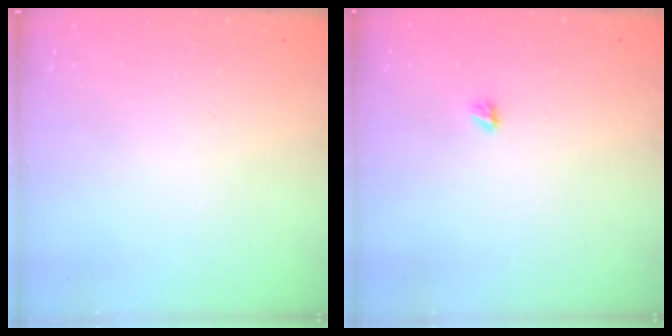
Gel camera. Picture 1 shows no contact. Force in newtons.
{"total": 2.9, "press": 2.9, "slide": 0.5}